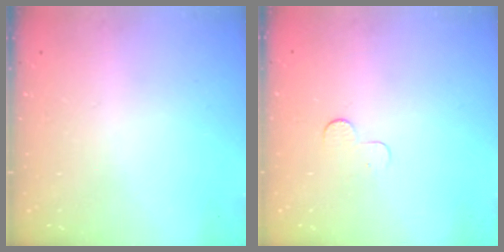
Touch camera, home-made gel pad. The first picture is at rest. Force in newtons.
{"total": 2.9, "press": 2.9, "slide": 0.3}